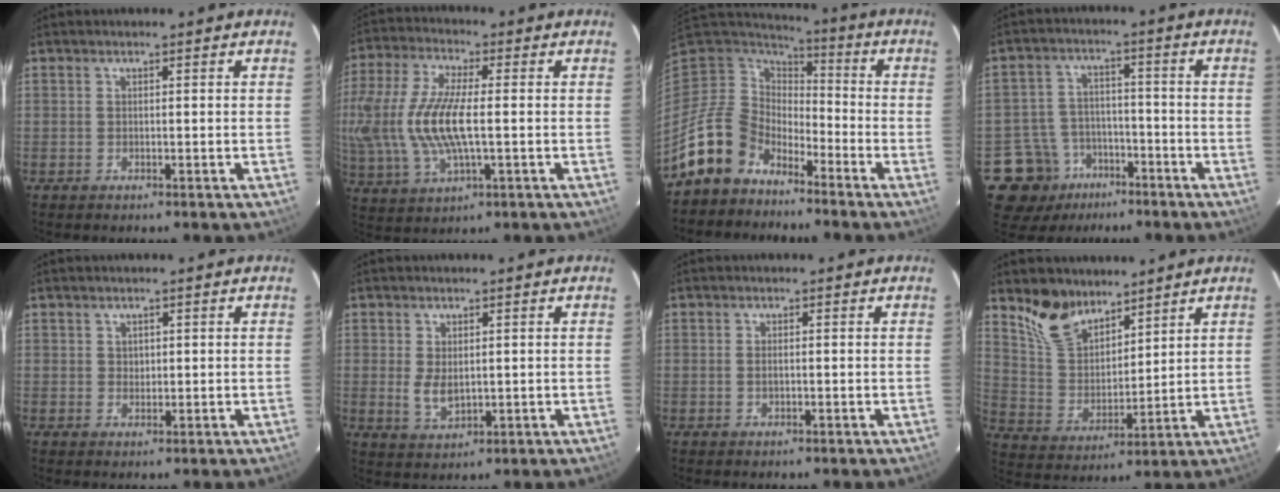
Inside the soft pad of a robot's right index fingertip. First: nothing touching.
{"total": 16.9, "force": [-0.6, 6.4, 15.7], "torque": [-0.328, -0.005, -0.009]}
{"total": 12.3, "force": [-9.3, 7.7, 2.5], "torque": [-0.078, 0.023, -0.168]}
{"total": 10.6, "force": [-6.2, 8.4, 1.8], "torque": [-0.065, 0.031, -0.089]}
{"total": 1.3, "force": [0.5, 1.2, 0.3], "torque": [-0.001, 0.004, 0.009]}
{"total": 4.2, "force": [0.2, 2.5, 3.4], "torque": [-0.061, -0.006, 0.010]}
{"total": 0.9, "force": [-0.1, 0.3, 0.8], "torque": [-0.016, 0.000, -0.002]}
{"total": 10.9, "force": [8.4, 5.4, 4.4], "torque": [-0.092, 0.013, 0.173]}